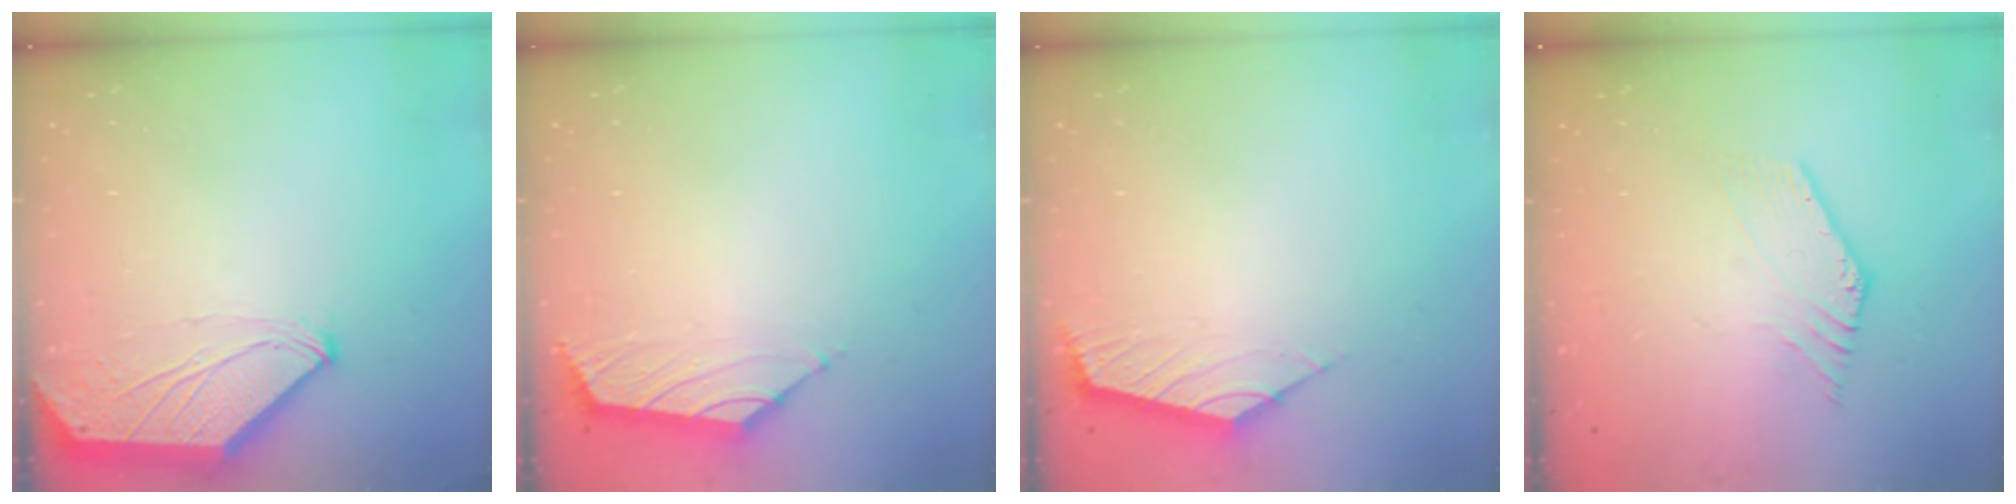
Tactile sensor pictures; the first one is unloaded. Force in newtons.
{"total": 1.7, "press": 1.6, "slide": 0.7}
{"total": 2.5, "press": 2.4, "slide": 0.6}
{"total": 0.6, "press": 0.5, "slide": 0.3}